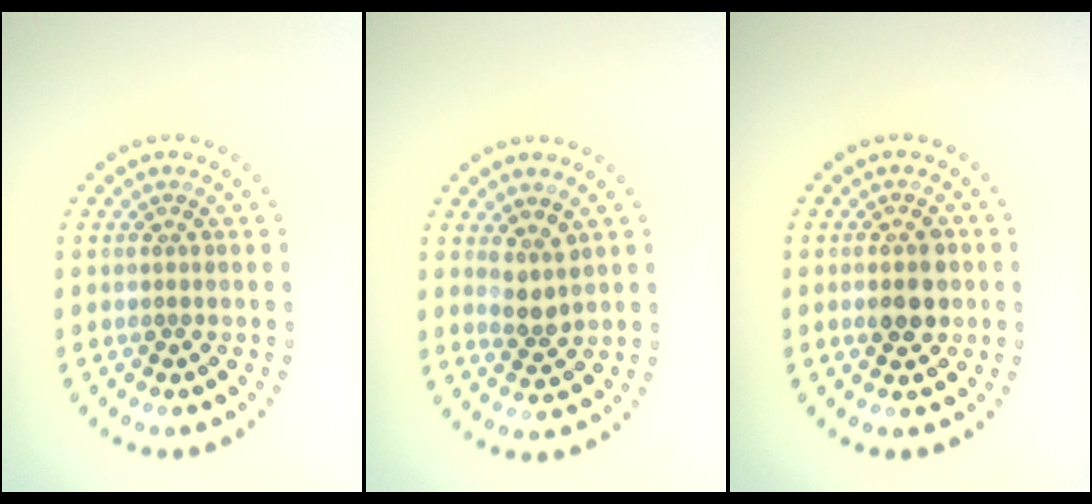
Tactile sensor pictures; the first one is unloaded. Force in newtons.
{"total": 2.0, "press": 1.6, "slide": 1.3}
{"total": 3.0, "press": 3.0, "slide": 0.1}